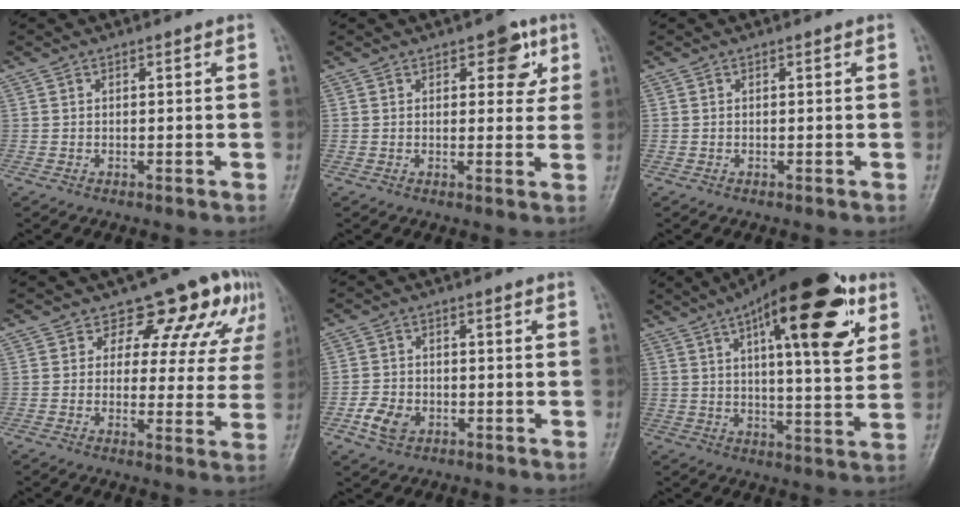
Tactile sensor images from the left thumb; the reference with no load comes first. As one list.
[{"total": 6.0, "force": [2.7, 3.3, 4.2], "torque": [-0.019, -0.008, 0.027]}, {"total": 0.0}, {"total": 11.9, "force": [7.8, 7.2, 5.5], "torque": [-0.014, -0.034, 0.074]}, {"total": 5.1, "force": [-2.1, 3.8, 2.7], "torque": [-0.047, 0.009, -0.039]}, {"total": 23.6, "force": [10.4, 8.0, 19.6], "torque": [-0.266, -0.014, 0.149]}]